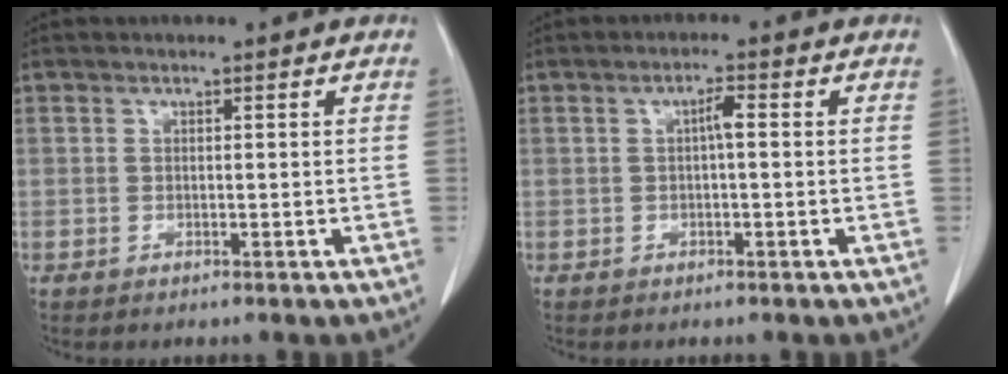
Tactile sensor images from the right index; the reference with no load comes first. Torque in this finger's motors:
{"motor_torque": [0.27, 0.06, 0.02, 0.02]}